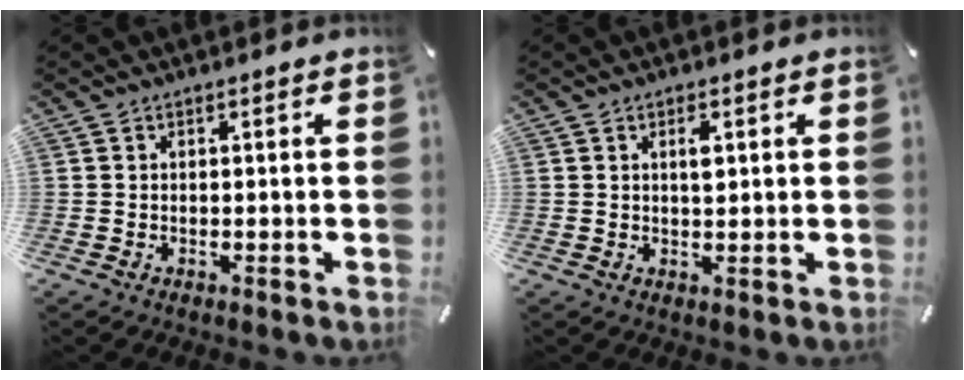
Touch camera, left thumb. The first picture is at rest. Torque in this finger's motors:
{"motor_torque": [0.30, 0.56, 0.23, -0.32, 0.08]}